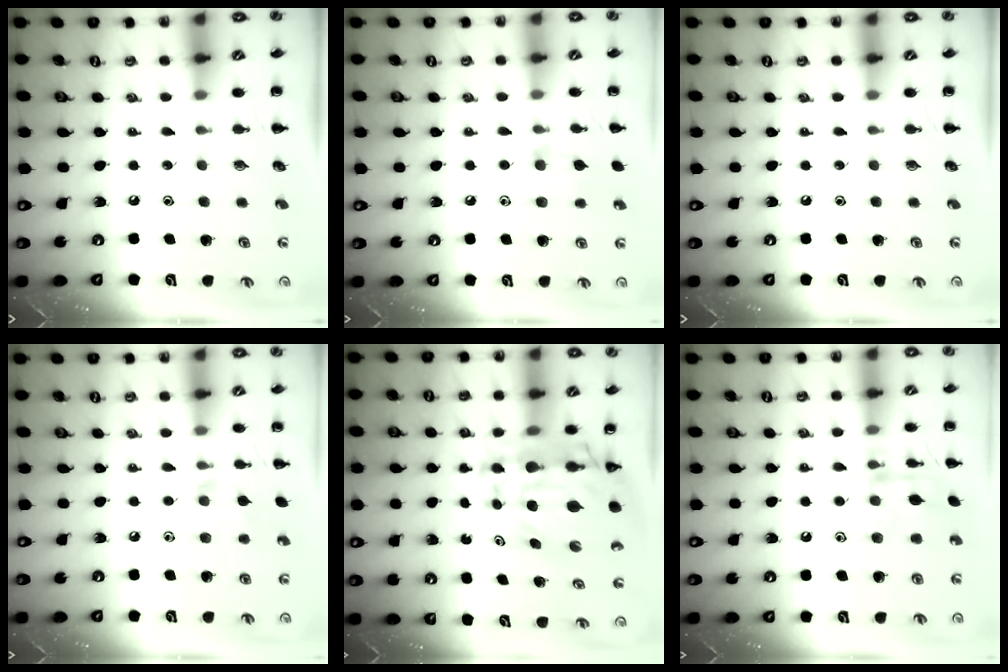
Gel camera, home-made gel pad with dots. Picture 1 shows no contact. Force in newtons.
{"total": 6.1, "press": 5.6, "slide": 2.2}
{"total": 0.0}
{"total": 6.2, "press": 5.8, "slide": 2.2}
{"total": 15.2, "press": 14.6, "slide": 4.2}
{"total": 10.6, "press": 10.6, "slide": 0.7}